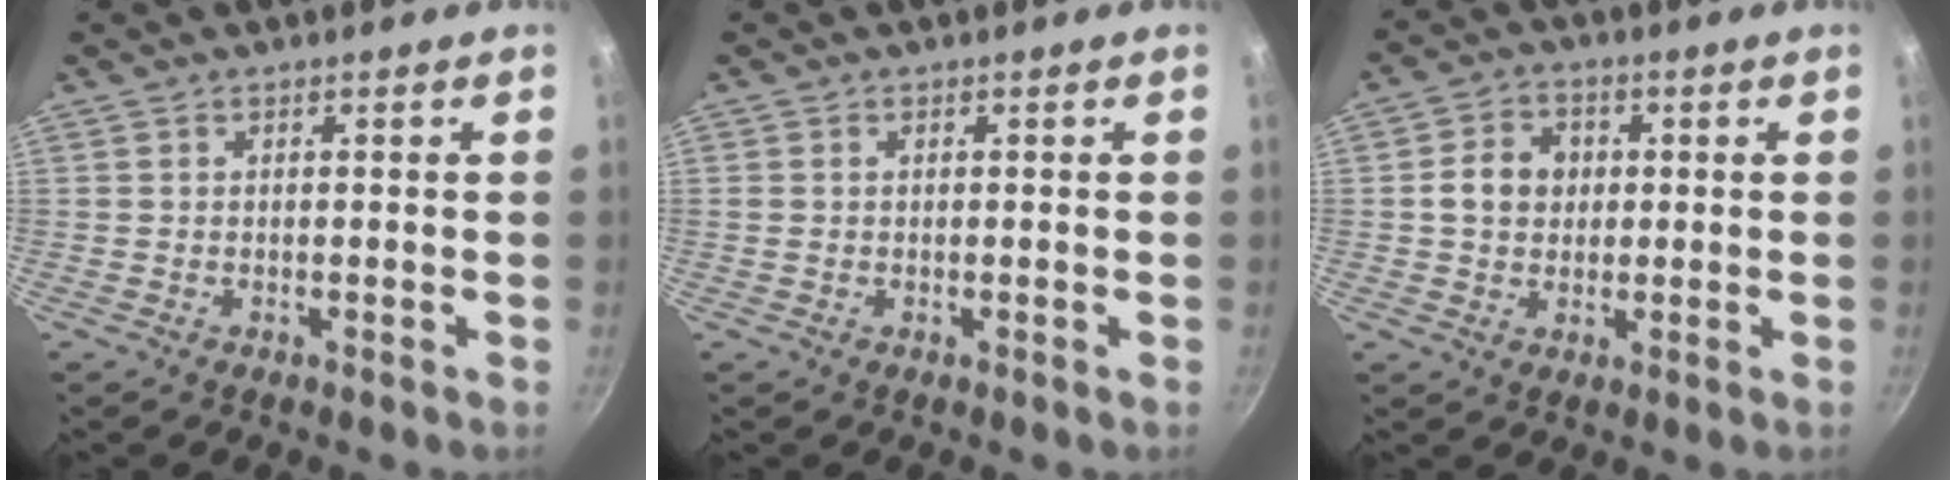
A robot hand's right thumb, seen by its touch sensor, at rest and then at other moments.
{"total": 0.8, "force": [0.1, 0.6, 0.4], "torque": [-0.007, 0.003, 0.001]}
{"total": 7.0, "force": [0.7, 6.0, 3.6], "torque": [-0.038, 0.009, 0.003]}